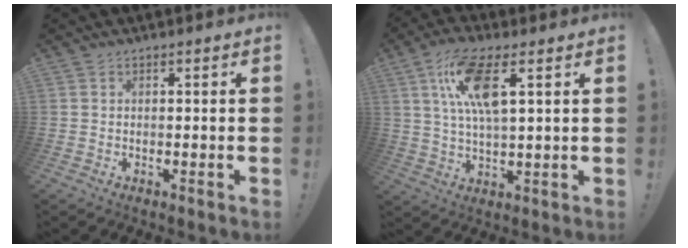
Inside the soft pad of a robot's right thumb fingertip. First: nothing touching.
{"total": 12.9, "force": [5.0, 4.5, 11.0], "torque": [-0.208, -0.004, 0.088]}